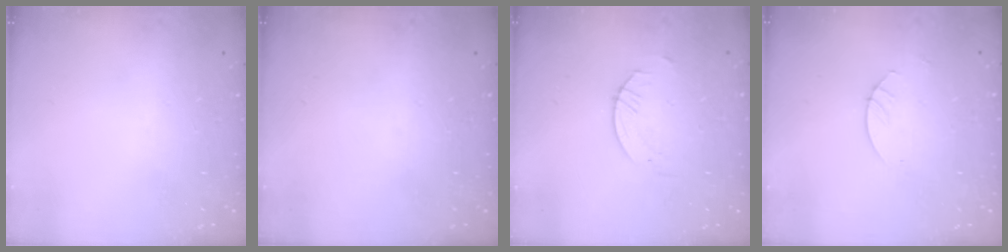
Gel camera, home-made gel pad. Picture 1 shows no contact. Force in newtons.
{"total": 0.0}
{"total": 0.8, "press": 0.8, "slide": 0.2}
{"total": 2.4, "press": 2.4, "slide": 0.2}